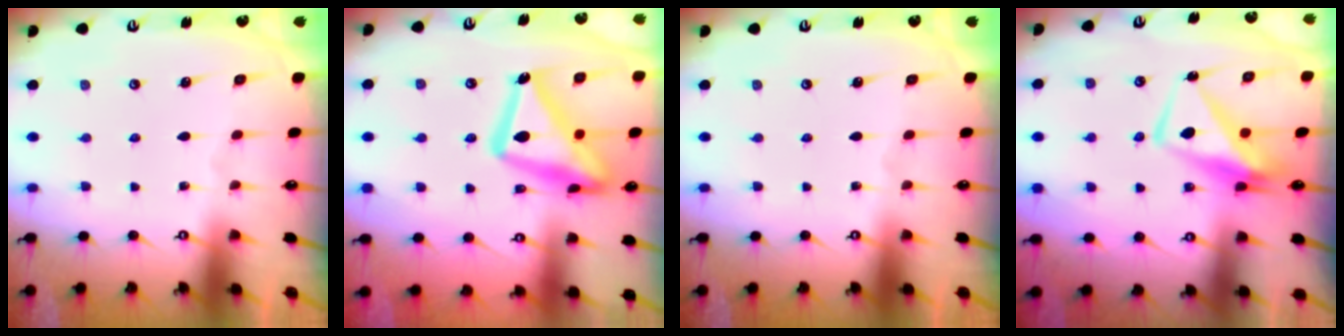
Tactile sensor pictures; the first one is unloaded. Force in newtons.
{"total": 20.8, "press": 20.7, "slide": 1.6}
{"total": 0.0}
{"total": 8.5, "press": 8.3, "slide": 1.5}